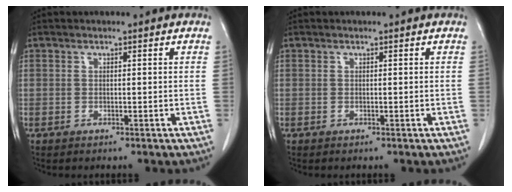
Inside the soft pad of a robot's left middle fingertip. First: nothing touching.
{"total": 0.0}